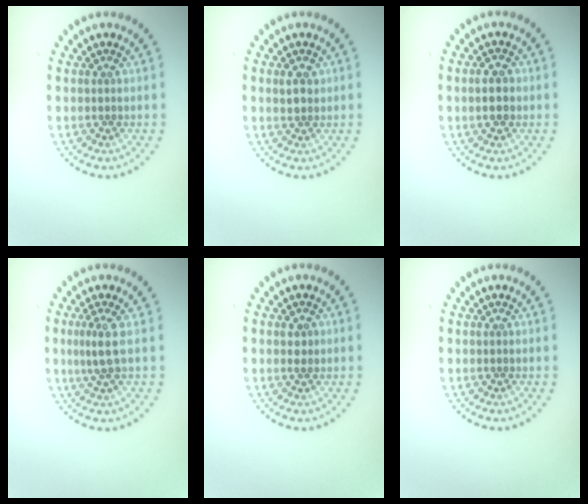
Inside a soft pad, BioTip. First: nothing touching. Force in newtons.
{"total": 1.5, "press": 1.4, "slide": 0.5}
{"total": 2.1, "press": 2.1, "slide": 0.1}
{"total": 2.0, "press": 1.4, "slide": 1.4}
{"total": 1.0, "press": 1.0, "slide": 0.3}
{"total": 0.0}